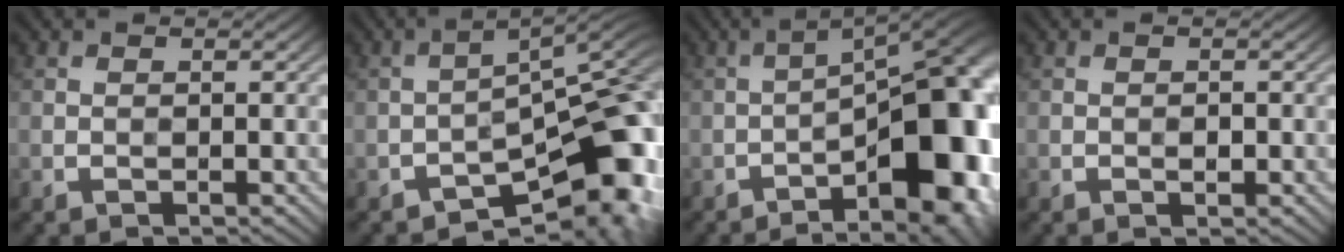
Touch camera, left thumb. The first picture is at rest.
{"total": 12.0, "force": [-6.3, 4.3, 9.2], "torque": [-0.115, 0.001, -0.104]}
{"total": 17.3, "force": [-6.4, 6.3, 14.8], "torque": [-0.171, 0.021, -0.089]}
{"total": 0.9, "force": [-0.3, 0.4, 0.8], "torque": [-0.010, 0.002, -0.004]}